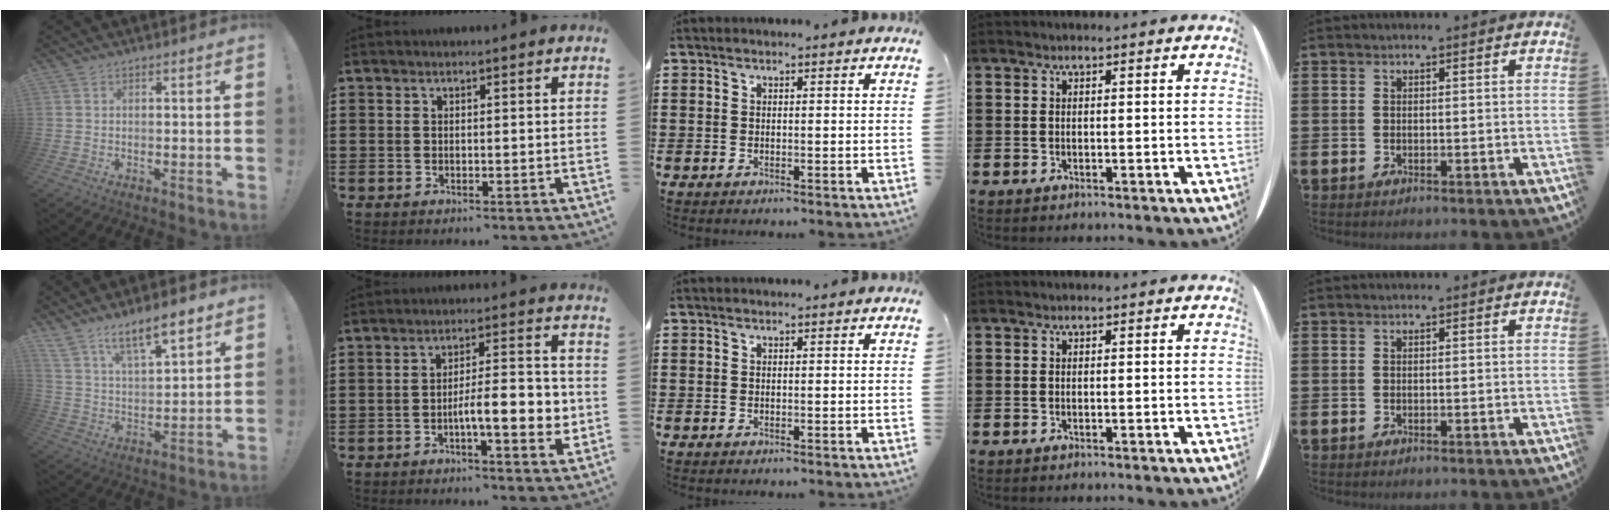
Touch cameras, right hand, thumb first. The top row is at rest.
{"thumb": {"total": 11.7, "force": [8.9, 3.9, 6.5], "torque": [-0.113, -0.056, 0.160]}, "index": {"total": 8.8, "force": [-2.1, 2.5, 8.1], "torque": [-0.110, -0.001, -0.039]}}